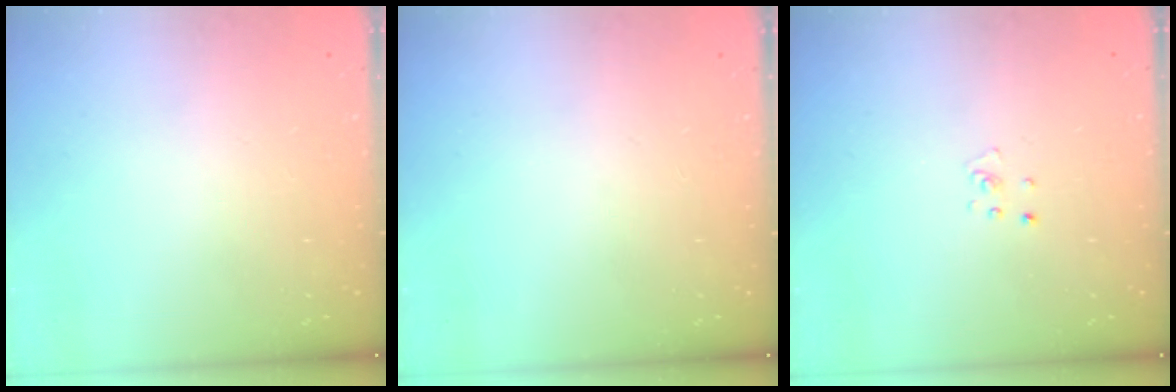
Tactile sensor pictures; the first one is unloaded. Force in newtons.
{"total": 0.0}
{"total": 2.6, "press": 2.6, "slide": 0.3}